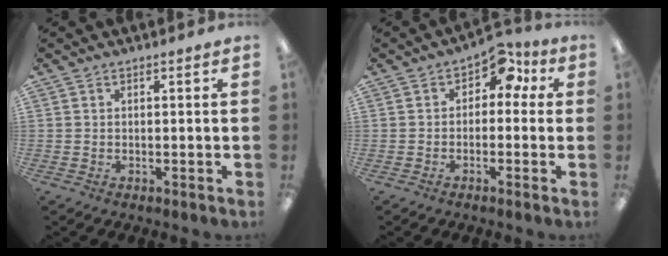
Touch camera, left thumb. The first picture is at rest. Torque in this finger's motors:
{"motor_torque": [-0.10, 0.03, -0.16, 0.05, -0.01]}